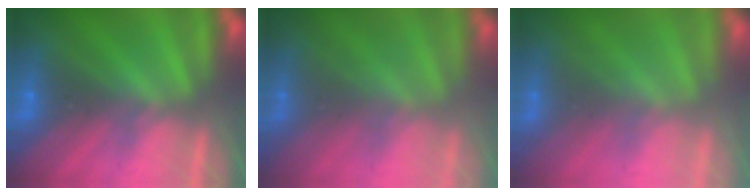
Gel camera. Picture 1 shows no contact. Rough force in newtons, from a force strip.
{"total": 2.2}
{"total": 2.0}